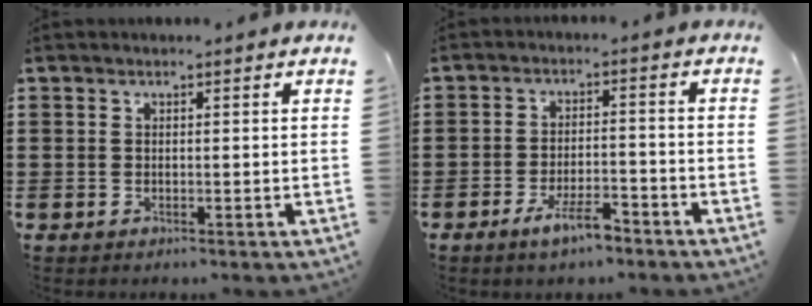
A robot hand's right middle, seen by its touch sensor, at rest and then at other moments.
{"total": 5.6, "force": [-4.1, 1.5, 3.6], "torque": [-0.068, 0.001, -0.076]}